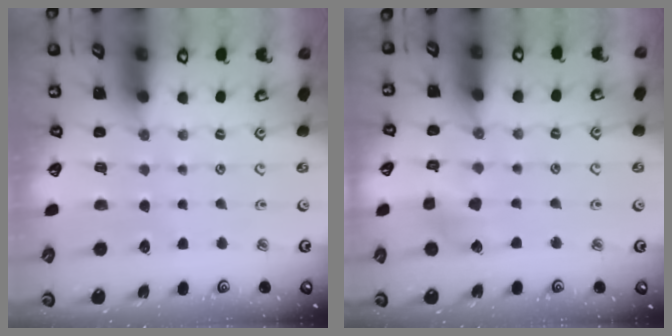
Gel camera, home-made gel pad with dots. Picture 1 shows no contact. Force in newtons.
{"total": 7.0, "press": 6.9, "slide": 0.5}